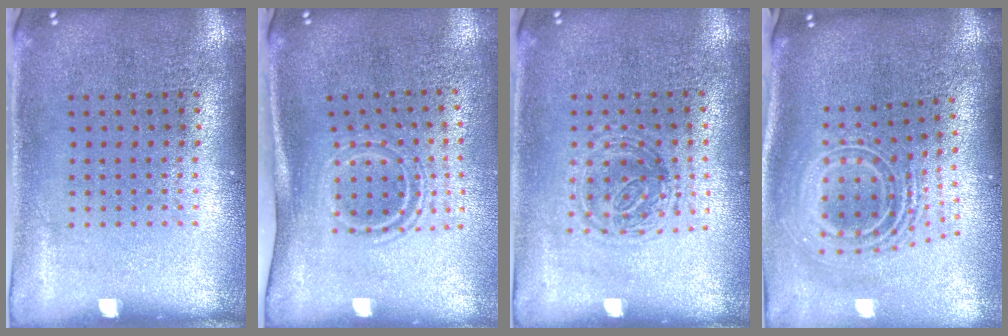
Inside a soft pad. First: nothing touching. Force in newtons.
{"total": 1.7, "press": 1.1, "slide": 1.4}
{"total": 1.2, "press": 1.0, "slide": 0.6}
{"total": 2.6, "press": 1.8, "slide": 1.9}